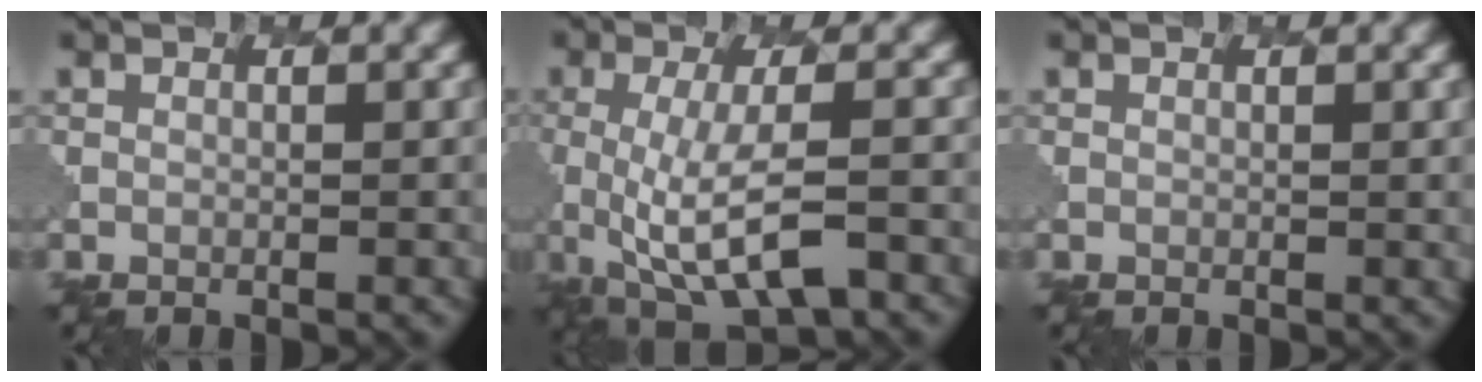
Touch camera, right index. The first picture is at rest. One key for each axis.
{"total": 6.8, "fx": -1.3, "fy": 2.3, "fz": 6.3, "tx": -0.113, "ty": -0.014, "tz": -0.023}
{"total": 0.0}